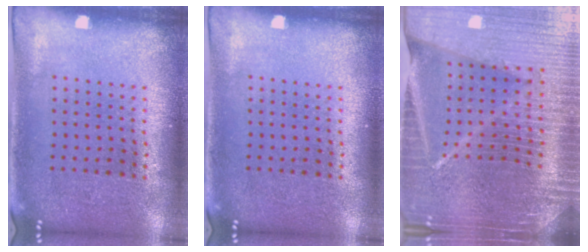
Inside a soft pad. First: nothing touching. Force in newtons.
{"total": 0.0}
{"total": 7.3, "press": 6.2, "slide": 3.9}